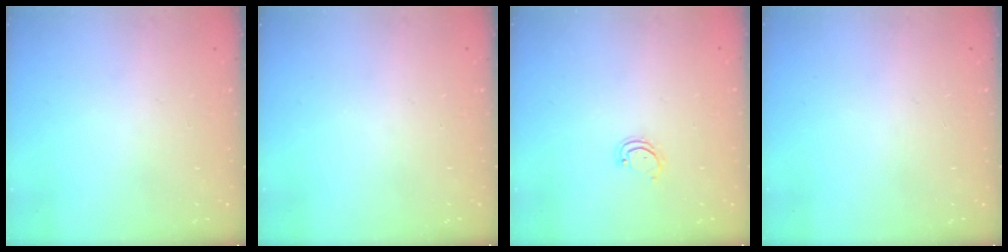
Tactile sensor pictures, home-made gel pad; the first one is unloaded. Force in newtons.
{"total": 0.0}
{"total": 2.8, "press": 2.8, "slide": 0.3}
{"total": 0.0}